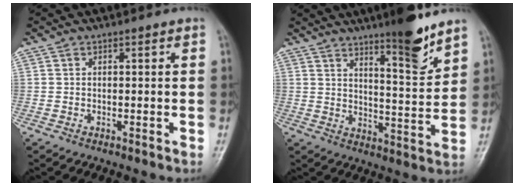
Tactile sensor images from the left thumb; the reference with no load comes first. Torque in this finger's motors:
{"motor_torque": [1.80, 0.55, 1.20, -0.83, 0.04]}